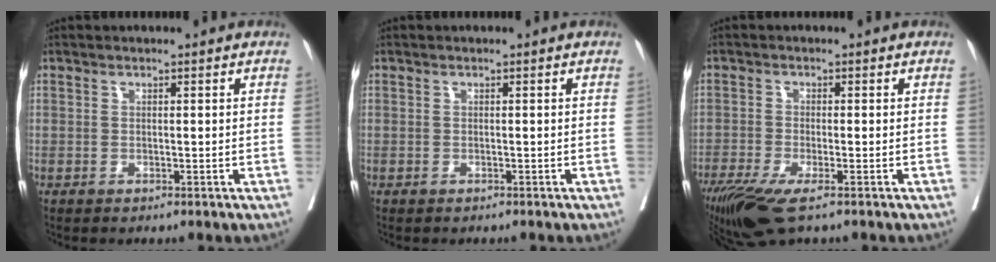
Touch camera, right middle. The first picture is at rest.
{"total": 0.7, "force": [-0.7, 0.1, 0.2], "torque": [-0.012, -0.003, -0.011]}
{"total": 8.0, "force": [-5.4, 1.7, 5.6], "torque": [-0.095, -0.019, -0.097]}